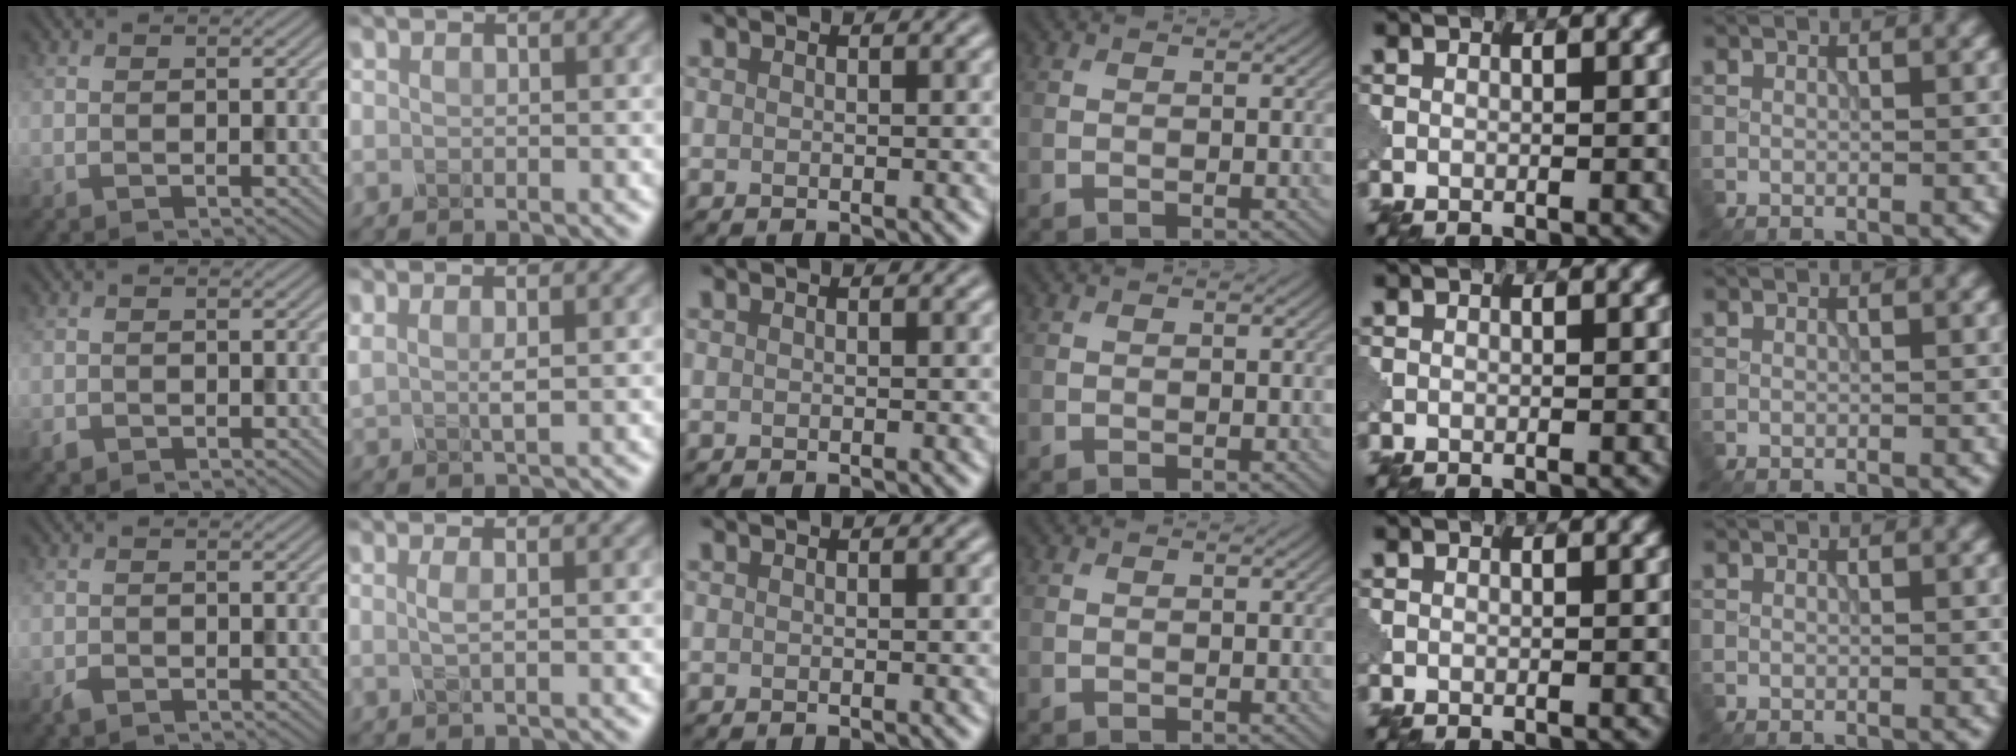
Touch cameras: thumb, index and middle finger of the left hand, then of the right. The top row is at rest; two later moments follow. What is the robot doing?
{"motion": "squeeze", "object": "clothespin"}